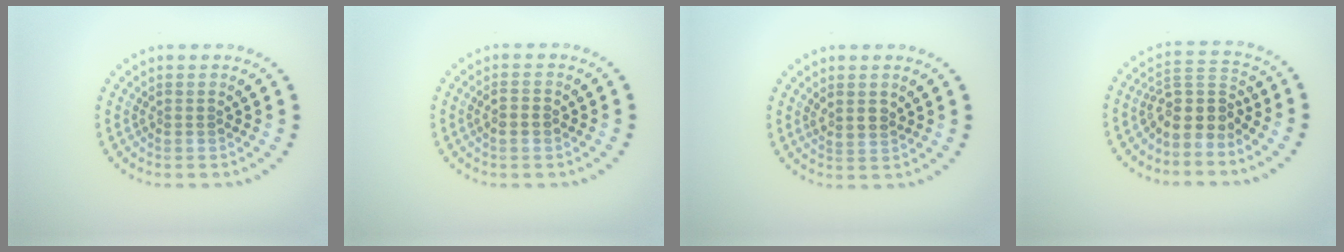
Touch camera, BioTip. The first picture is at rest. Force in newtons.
{"total": 1.0, "press": 0.9, "slide": 0.3}
{"total": 1.2, "press": 0.9, "slide": 0.7}
{"total": 3.7, "press": 2.9, "slide": 2.3}